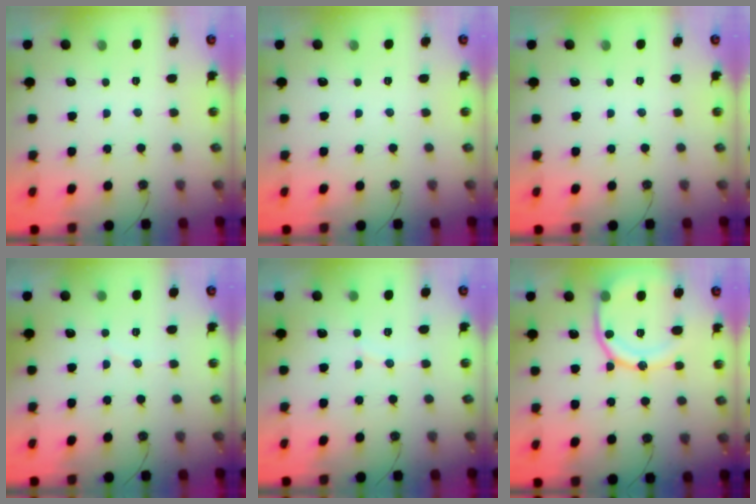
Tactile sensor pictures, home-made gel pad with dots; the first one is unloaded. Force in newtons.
{"total": 0.0}
{"total": 0.0}
{"total": 2.0, "press": 1.8, "slide": 0.9}
{"total": 3.4, "press": 3.4, "slide": 0.4}
{"total": 16.3, "press": 16.2, "slide": 1.7}